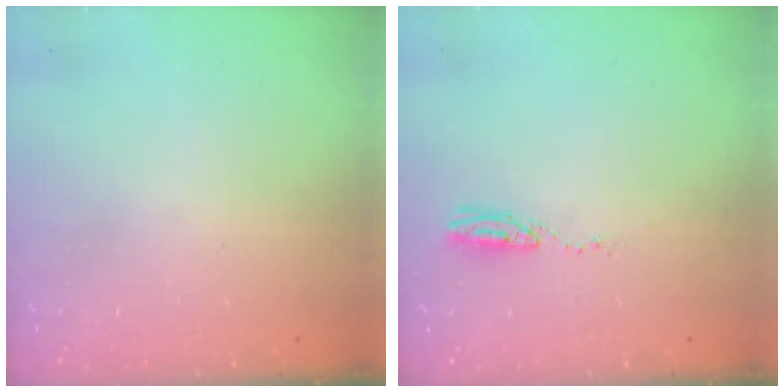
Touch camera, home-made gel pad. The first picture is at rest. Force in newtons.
{"total": 14.7, "press": 6.3, "slide": 13.3}